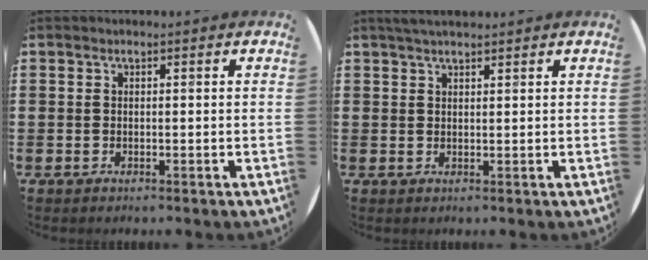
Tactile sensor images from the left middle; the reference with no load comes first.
{"total": 1.9, "force": [1.8, 0.2, 0.7], "torque": [-0.015, 0.004, 0.033]}